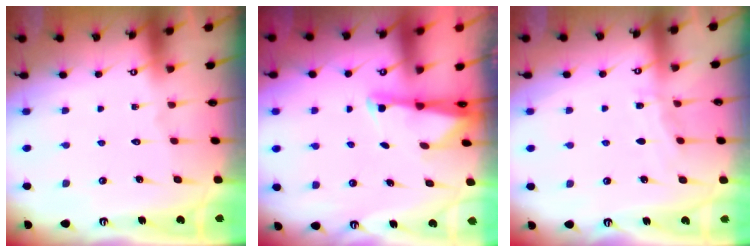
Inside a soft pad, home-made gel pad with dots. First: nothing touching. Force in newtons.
{"total": 1.8, "press": 1.8, "slide": 0.4}
{"total": 5.5, "press": 5.4, "slide": 0.6}